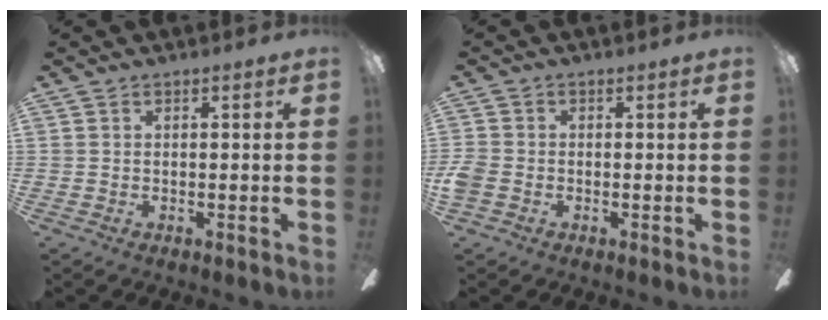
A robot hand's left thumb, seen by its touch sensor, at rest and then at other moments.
{"total": 3.2, "force": [-1.1, 2.5, 1.8], "torque": [-0.033, 0.008, -0.019]}